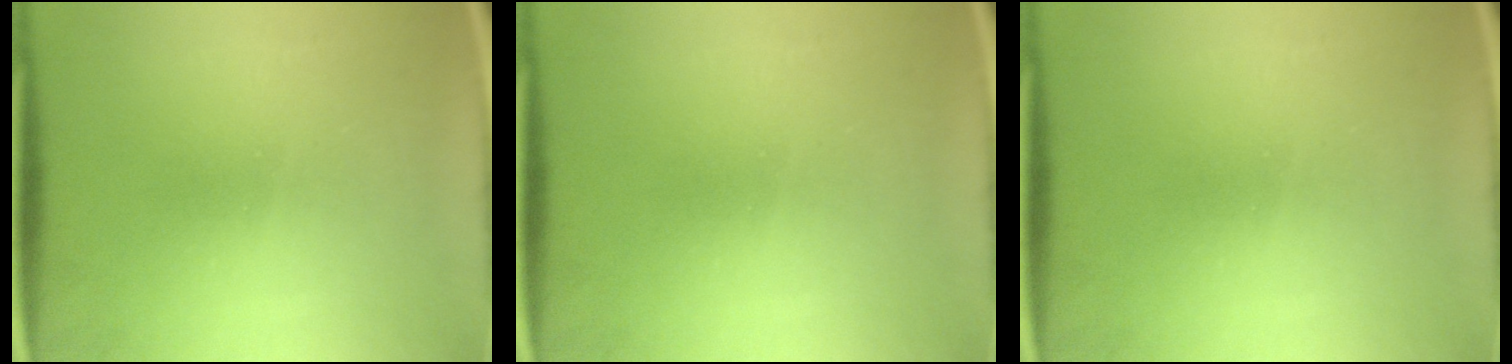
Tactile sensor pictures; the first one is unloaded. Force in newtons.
{"total": 0.0}
{"total": 0.0}